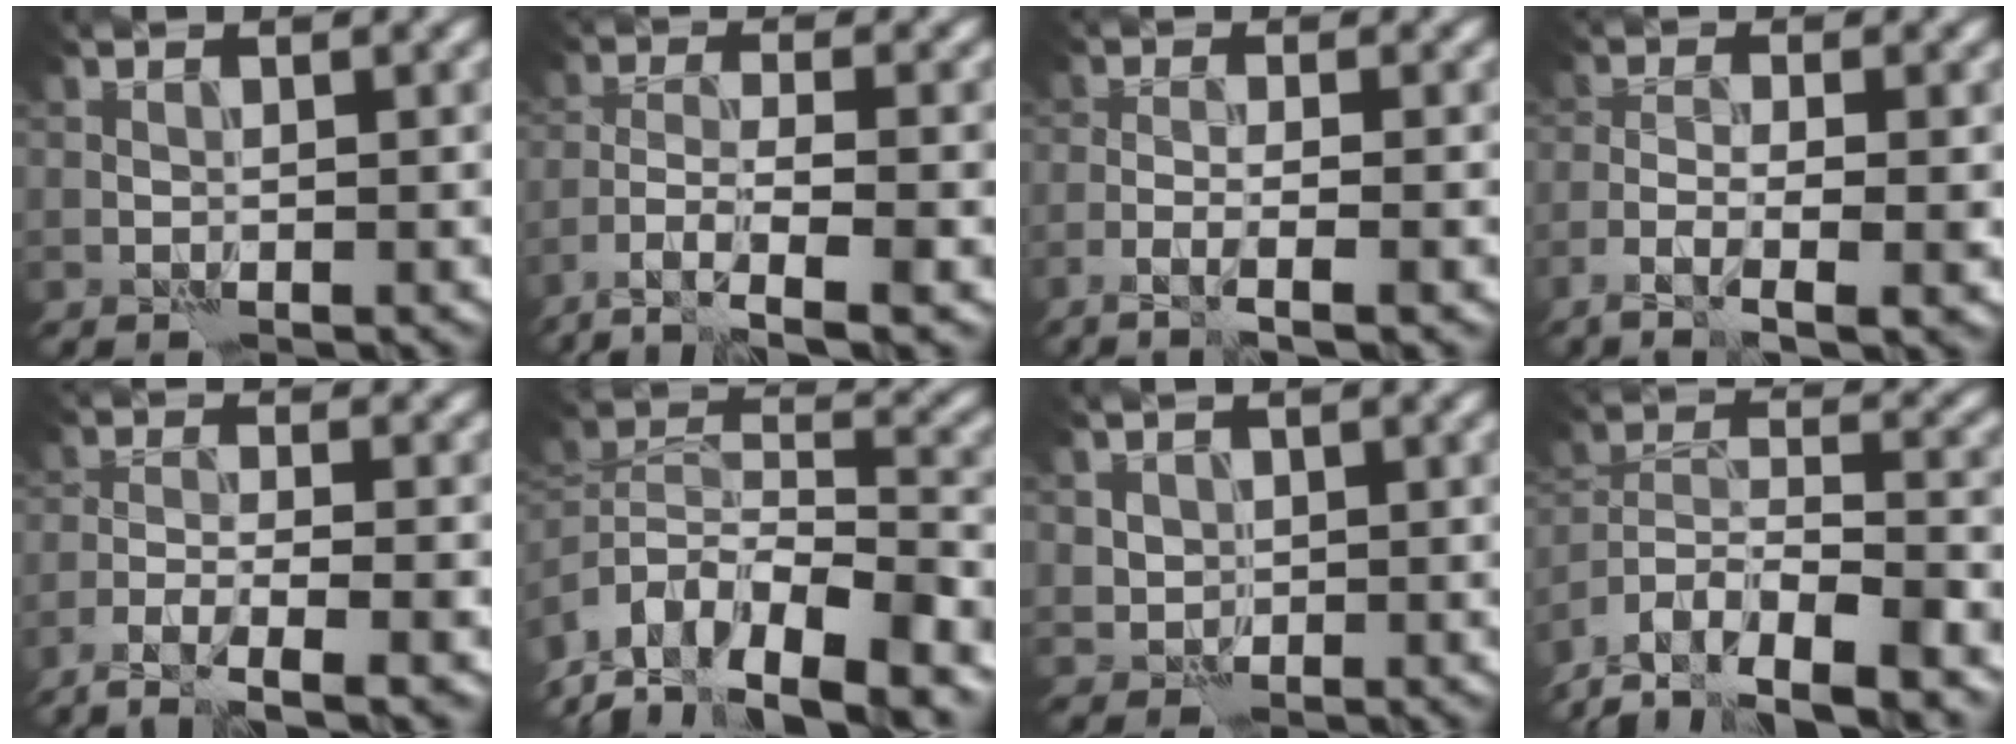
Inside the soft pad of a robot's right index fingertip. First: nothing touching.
{"total": 6.1, "force": [-4.2, 1.5, 4.2], "torque": [-0.073, -0.004, -0.080]}
{"total": 2.7, "force": [-1.7, 0.2, 2.1], "torque": [-0.033, 0.002, -0.042]}
{"total": 3.8, "force": [-2.0, 0.7, 3.2], "torque": [-0.061, -0.003, -0.042]}
{"total": 5.4, "force": [-3.9, 0.9, 3.6], "torque": [-0.056, -0.002, -0.072]}
{"total": 12.2, "force": [-9.1, 4.6, 6.8], "torque": [-0.115, 0.026, -0.142]}
{"total": 1.6, "force": [0.4, 1.5, 0.3], "torque": [-0.006, -0.002, 0.018]}
{"total": 12.7, "force": [-10.8, 4.0, 5.3], "torque": [-0.078, 0.010, -0.162]}